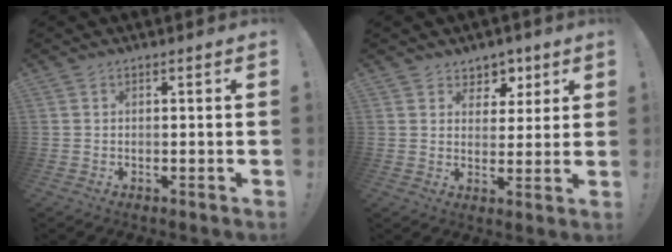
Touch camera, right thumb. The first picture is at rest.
{"total": 6.1, "force": [3.3, 5.1, 0.6], "torque": [0.010, -0.030, 0.065]}